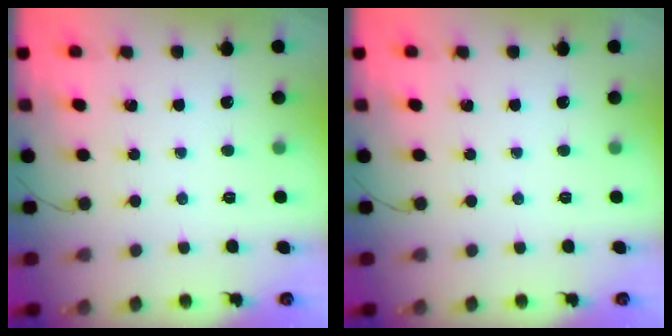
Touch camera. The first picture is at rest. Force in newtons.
{"total": 0.0}